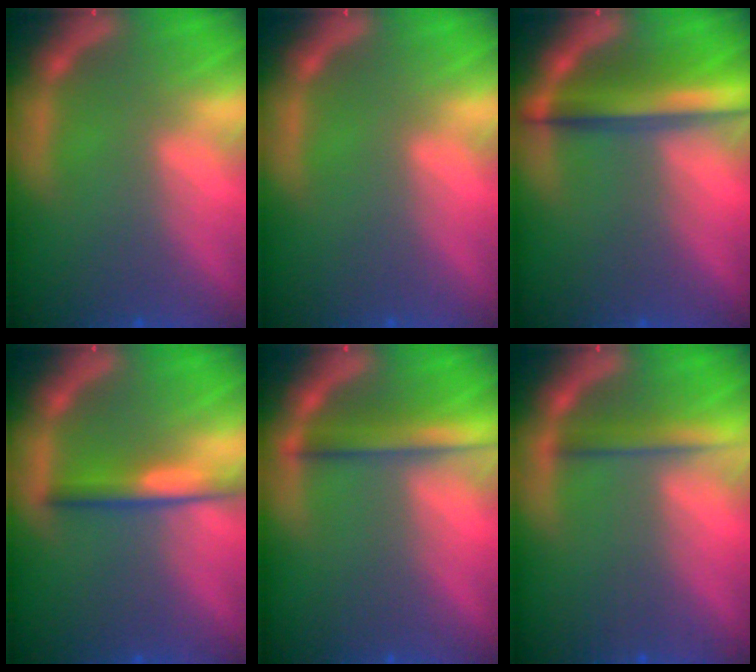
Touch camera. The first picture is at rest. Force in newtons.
{"total": 0.0}
{"total": 5.5}
{"total": 3.0}
{"total": 3.5}
{"total": 2.5}